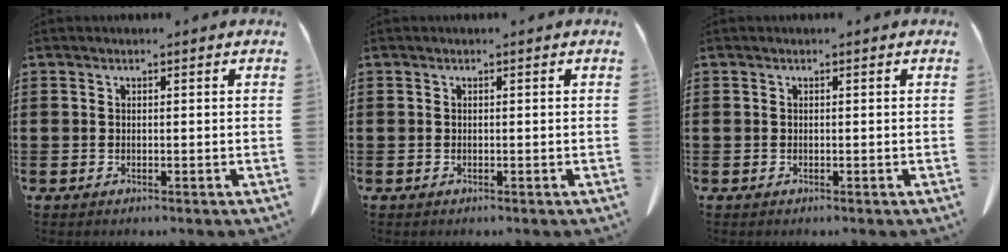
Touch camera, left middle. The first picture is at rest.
{"total": 0.0}
{"total": 0.0}